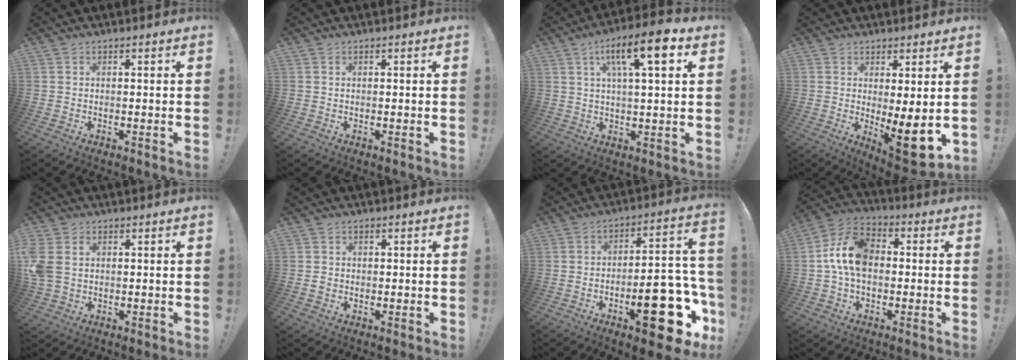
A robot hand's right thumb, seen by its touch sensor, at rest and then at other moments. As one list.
[{"total": 0.0}, {"total": 12.5, "force": [4.5, 3.4, 11.1], "torque": [-0.177, -0.006, 0.066]}, {"total": 9.6, "force": [-0.3, 1.6, 9.4], "torque": [-0.105, -0.034, 0.000]}, {"total": 5.5, "force": [1.3, 4.2, 3.3], "torque": [-0.078, -0.003, 0.025]}, {"total": 1.7, "force": [-0.2, 1.4, 0.9], "torque": [-0.015, 0.005, -0.004]}, {"total": 22.4, "force": [-9.1, 7.8, 18.9], "torque": [-0.243, 0.050, -0.132]}, {"total": 13.4, "force": [0.4, 9.1, 9.9], "torque": [-0.183, 0.016, 0.009]}]